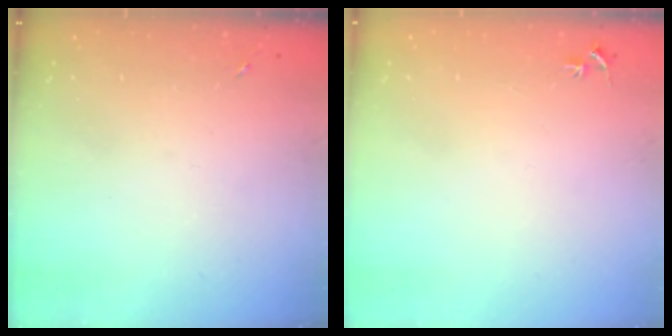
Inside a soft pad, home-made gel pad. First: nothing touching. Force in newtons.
{"total": 3.1, "press": 3.1, "slide": 0.3}